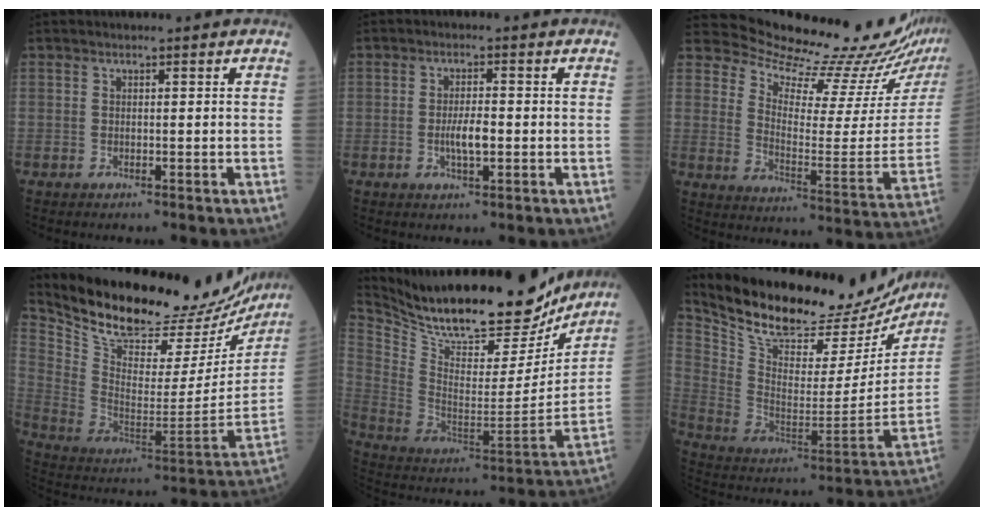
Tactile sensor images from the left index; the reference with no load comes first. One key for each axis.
{"total": 3.4, "fx": -1.1, "fy": 0.9, "fz": 3.1, "tx": -0.062, "ty": -0.005, "tz": -0.020}
{"total": 19.3, "fx": 18.7, "fy": -0.4, "fz": 4.6, "tx": -0.088, "ty": -0.126, "tz": 0.243}
{"total": 28.4, "fx": 25.0, "fy": 8.4, "fz": 10.5, "tx": -0.187, "ty": -0.059, "tz": 0.349}
{"total": 26.3, "fx": 23.0, "fy": 6.6, "fz": 11.0, "tx": -0.206, "ty": -0.033, "tz": 0.348}
{"total": 26.0, "fx": 23.4, "fy": 7.6, "fz": 8.2, "tx": -0.151, "ty": -0.042, "tz": 0.337}